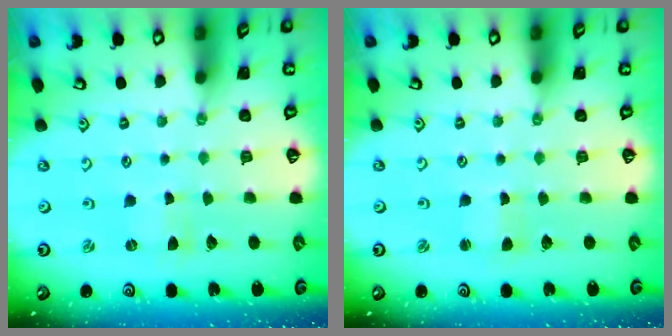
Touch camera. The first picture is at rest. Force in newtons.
{"total": 0.9, "press": 0.9, "slide": 0.2}